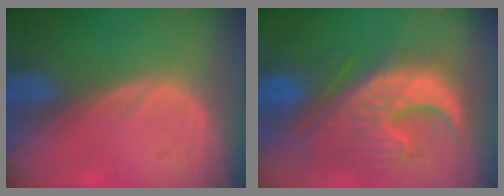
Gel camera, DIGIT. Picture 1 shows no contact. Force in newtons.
{"total": 12.8, "press": 11.2, "slide": 6.3}